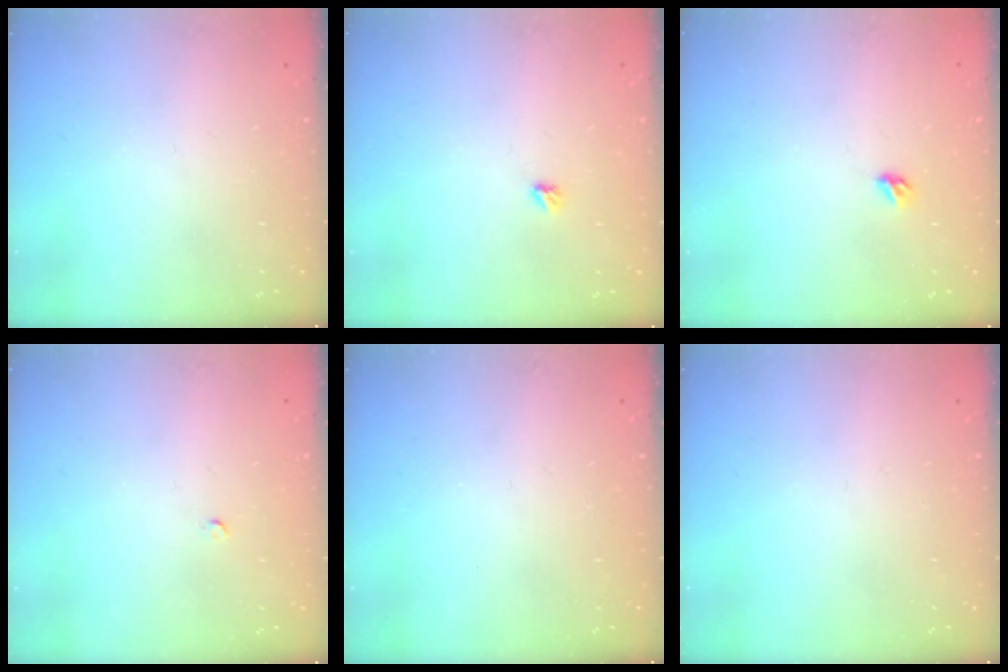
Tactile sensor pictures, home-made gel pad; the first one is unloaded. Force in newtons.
{"total": 2.9, "press": 2.9, "slide": 0.5}
{"total": 3.5, "press": 3.5, "slide": 0.8}
{"total": 2.0, "press": 2.0, "slide": 0.3}
{"total": 0.0}
{"total": 0.0}